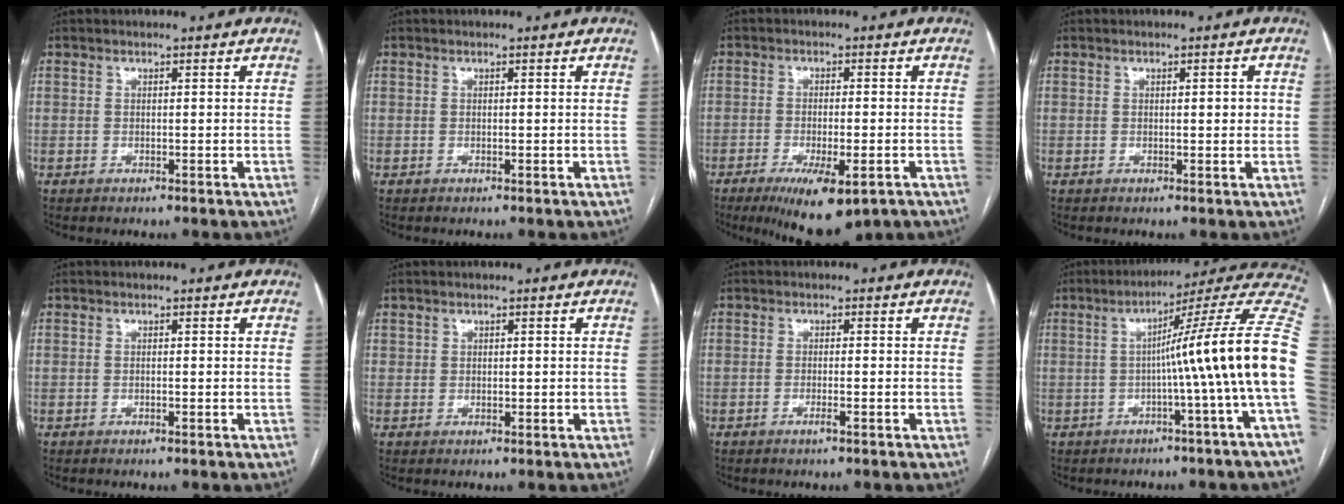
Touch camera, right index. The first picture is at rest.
{"total": 0.0}
{"total": 10.1, "force": [-5.8, 2.5, 7.9], "torque": [-0.126, -0.021, -0.084]}
{"total": 1.7, "force": [0.2, 0.5, 1.6], "torque": [-0.020, 0.002, 0.002]}
{"total": 0.0}
{"total": 0.7, "force": [0.4, 0.6, 0.1], "torque": [0.009, 0.001, 0.003]}
{"total": 1.3, "force": [-0.7, -0.2, 1.1], "torque": [-0.023, -0.001, -0.014]}
{"total": 16.8, "force": [-1.8, -2.4, 16.5], "torque": [-0.204, 0.029, -0.038]}